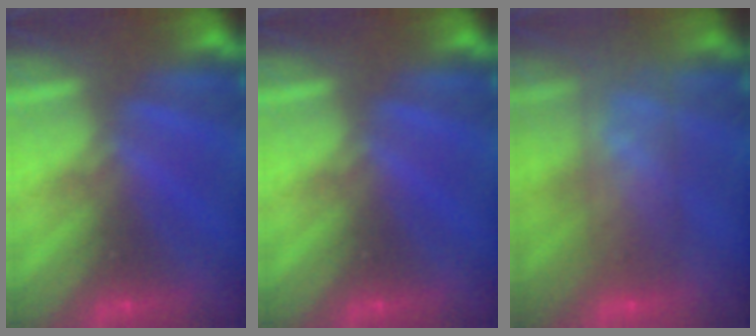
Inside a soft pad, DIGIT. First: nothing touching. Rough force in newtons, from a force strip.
{"total": 0.0}
{"total": 7.5}